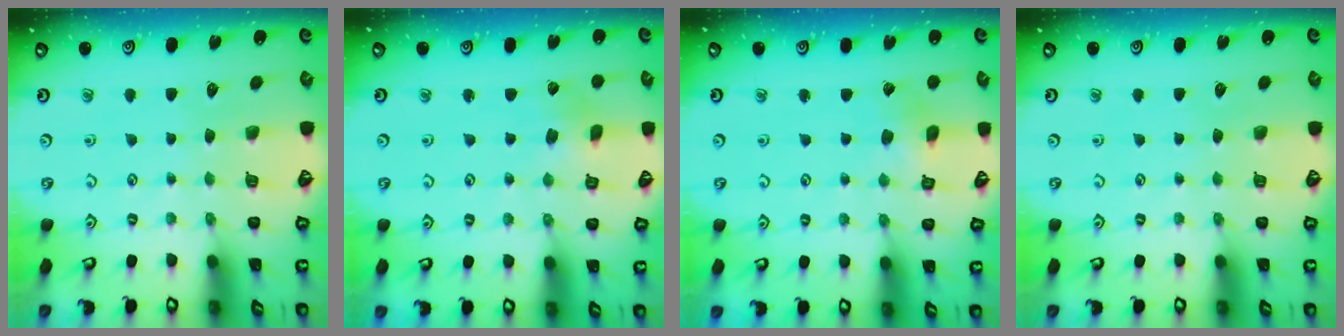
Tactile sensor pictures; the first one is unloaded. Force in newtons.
{"total": 2.4, "press": 2.3, "slide": 0.5}
{"total": 2.4, "press": 2.4, "slide": 0.2}
{"total": 0.0}